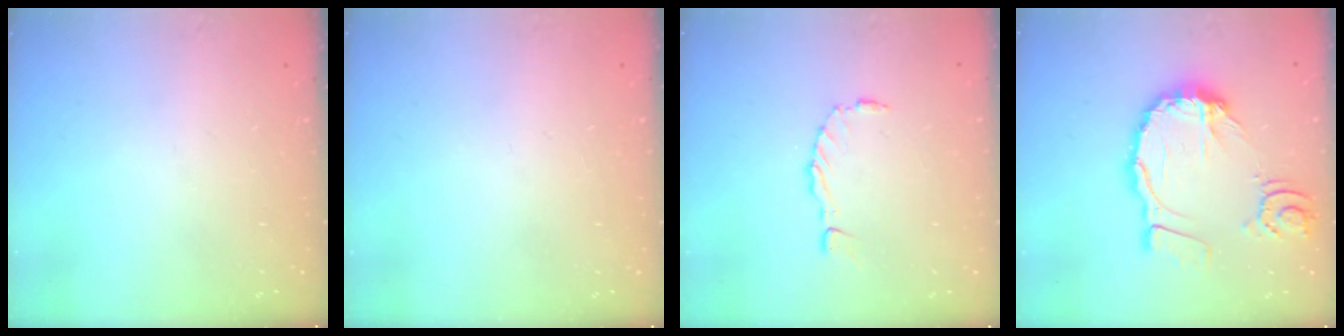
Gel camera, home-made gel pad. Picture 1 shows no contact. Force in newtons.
{"total": 0.0}
{"total": 1.5, "press": 1.5, "slide": 0.2}
{"total": 17.7, "press": 17.6, "slide": 1.9}